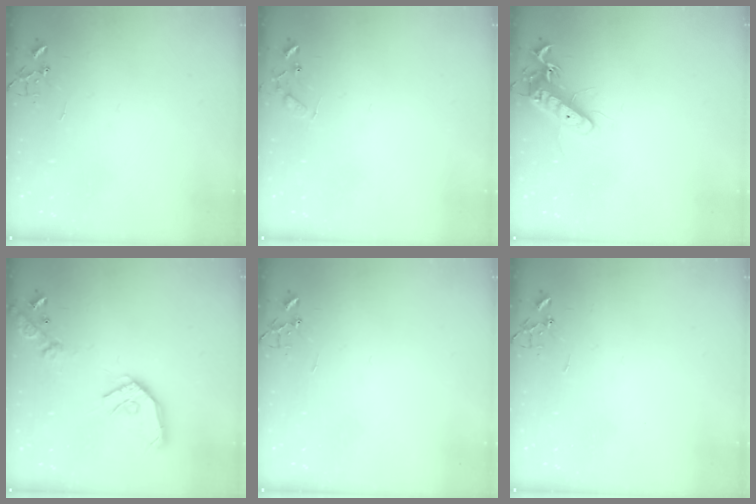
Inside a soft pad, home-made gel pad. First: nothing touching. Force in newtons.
{"total": 5.6, "press": 5.6, "slide": 0.5}
{"total": 12.7, "press": 12.6, "slide": 1.5}
{"total": 16.6, "press": 16.4, "slide": 2.5}
{"total": 0.0}
{"total": 0.0}